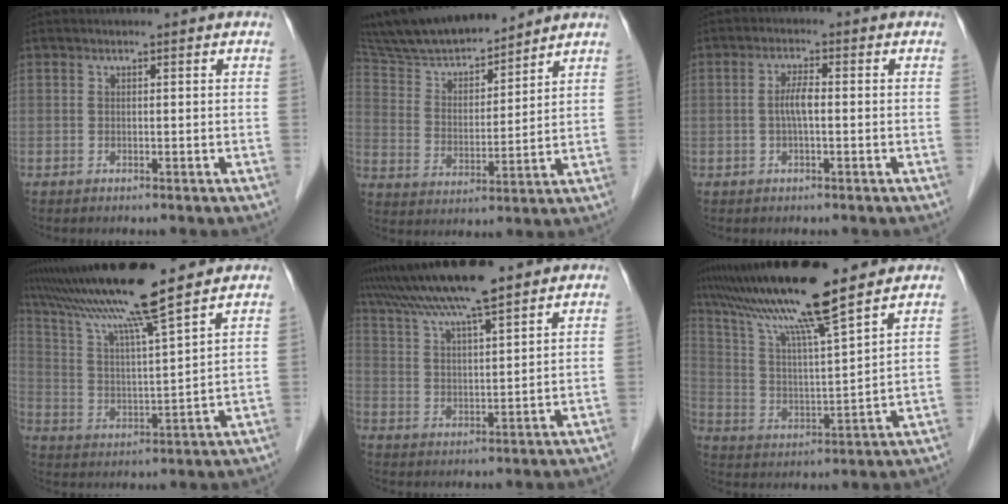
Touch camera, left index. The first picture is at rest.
{"total": 15.0, "force": [13.6, 2.3, 5.9], "torque": [-0.111, 0.014, 0.248]}
{"total": 3.1, "force": [-0.6, 0.6, 2.9], "torque": [-0.060, 0.003, -0.012]}
{"total": 14.3, "force": [11.9, -1.1, 7.9], "torque": [-0.150, 0.007, 0.208]}
{"total": 12.6, "force": [10.4, 0.4, 7.1], "torque": [-0.129, 0.029, 0.174]}
{"total": 14.8, "force": [11.9, -0.3, 8.8], "torque": [-0.162, 0.008, 0.212]}